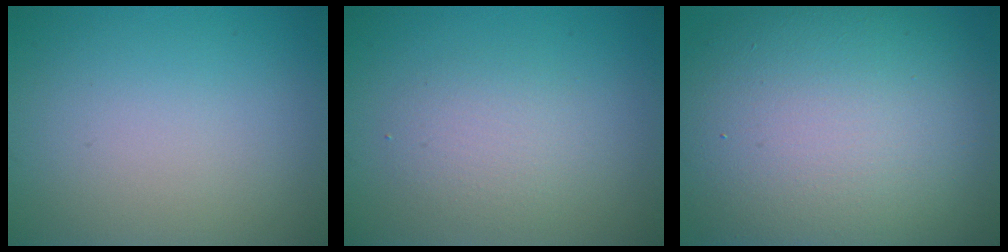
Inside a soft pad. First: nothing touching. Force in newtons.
{"total": 2.2, "press": 2.2, "slide": 0.2}
{"total": 15.4, "press": 15.4, "slide": 0.7}